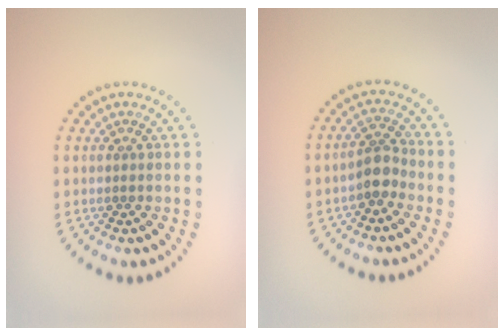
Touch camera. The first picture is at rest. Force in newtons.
{"total": 2.4, "press": 2.0, "slide": 1.4}